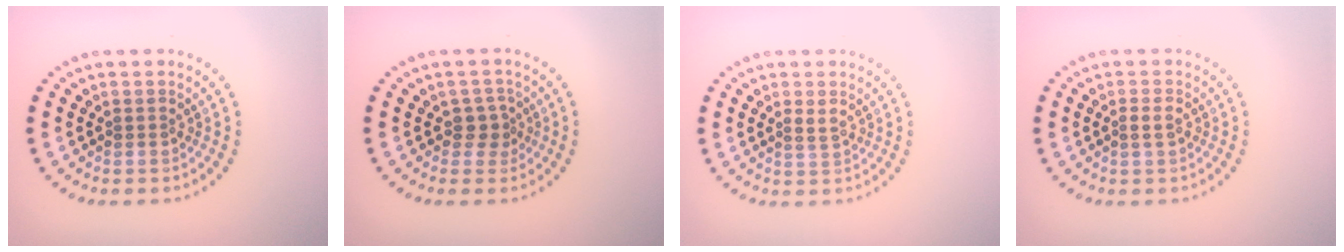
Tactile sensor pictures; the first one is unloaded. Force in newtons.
{"total": 1.7, "press": 1.3, "slide": 1.0}
{"total": 1.0, "press": 0.8, "slide": 0.5}
{"total": 1.2, "press": 1.1, "slide": 0.3}